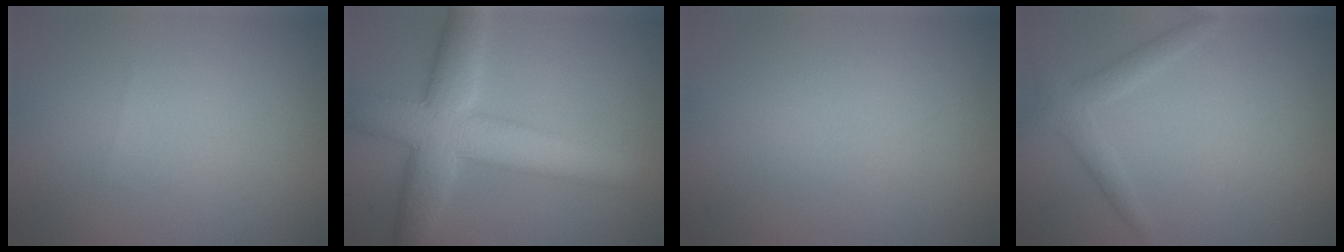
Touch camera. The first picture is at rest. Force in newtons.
{"total": 8.3, "press": 8.3, "slide": 0.2}
{"total": 0.0}
{"total": 2.0, "press": 2.0, "slide": 0.1}